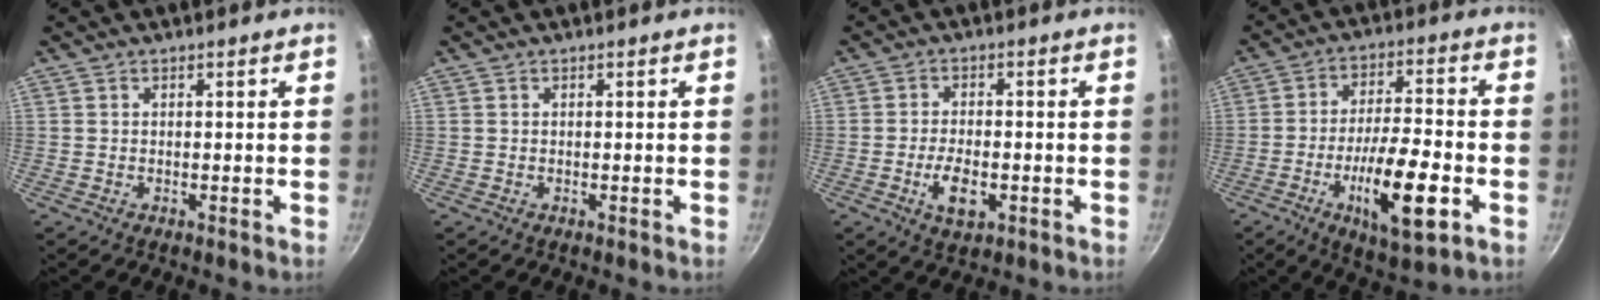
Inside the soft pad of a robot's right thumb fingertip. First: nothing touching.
{"total": 0.0}
{"total": 6.3, "force": [-1.9, 3.1, 5.1], "torque": [-0.088, 0.007, -0.031]}
{"total": 15.6, "force": [-5.6, 4.6, 13.9], "torque": [-0.236, 0.019, -0.091]}